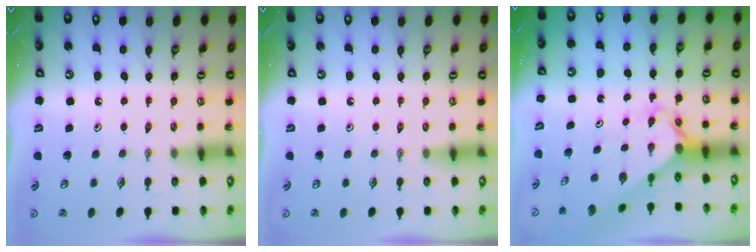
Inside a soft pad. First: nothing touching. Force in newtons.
{"total": 0.0}
{"total": 2.3, "press": 2.3, "slide": 0.1}